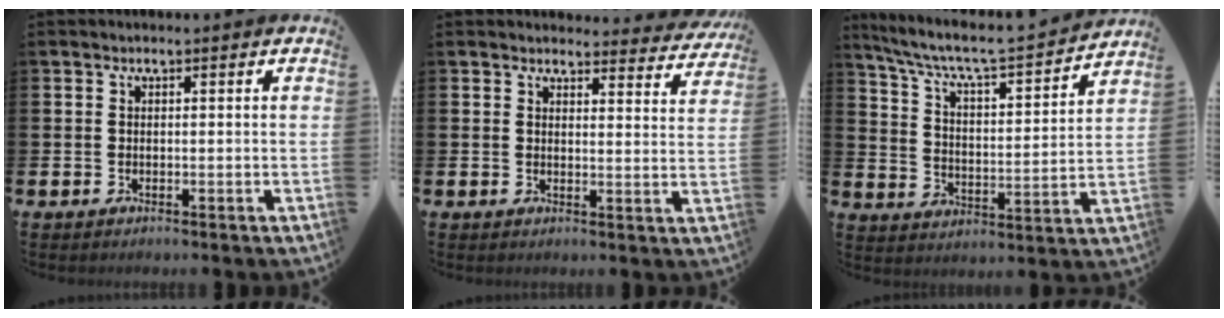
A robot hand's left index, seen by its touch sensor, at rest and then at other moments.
{"total": 3.3, "force": [3.3, 0.7, 0.1], "torque": [-0.003, -0.023, 0.056]}
{"total": 7.1, "force": [6.4, 1.0, 2.8], "torque": [-0.088, -0.048, 0.105]}